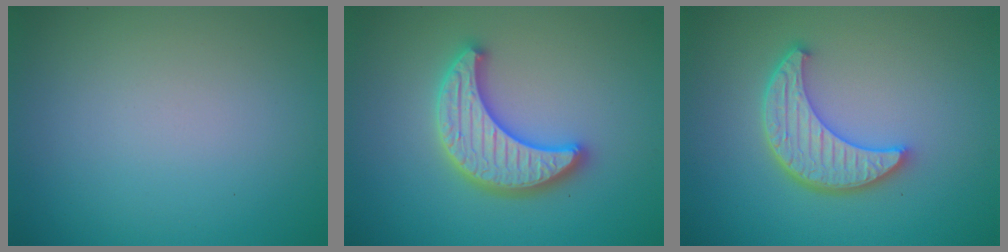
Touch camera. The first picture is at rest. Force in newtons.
{"total": 5.3, "press": 5.2, "slide": 0.9}
{"total": 5.1, "press": 4.0, "slide": 3.1}